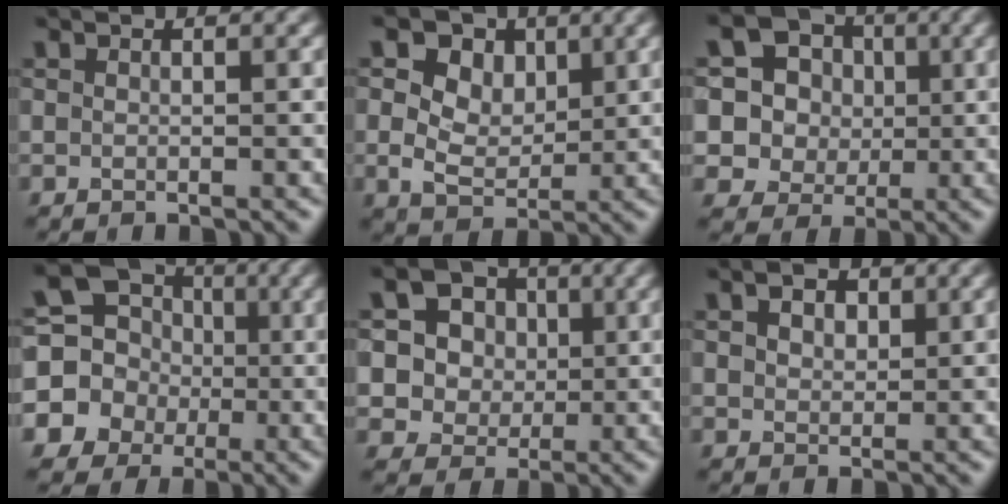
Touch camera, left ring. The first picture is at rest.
{"total": 8.2, "force": [3.4, 5.7, 4.9], "torque": [-0.089, 0.023, 0.028]}
{"total": 12.7, "force": [3.2, 11.3, 4.7], "torque": [-0.132, 0.047, 0.047]}
{"total": 12.7, "force": [-1.2, 12.1, 3.9], "torque": [-0.110, 0.003, -0.051]}
{"total": 7.7, "force": [2.4, 6.5, 3.3], "torque": [-0.064, 0.022, 0.025]}
{"total": 2.9, "force": [1.4, 1.9, 1.6], "torque": [-0.031, 0.006, 0.014]}